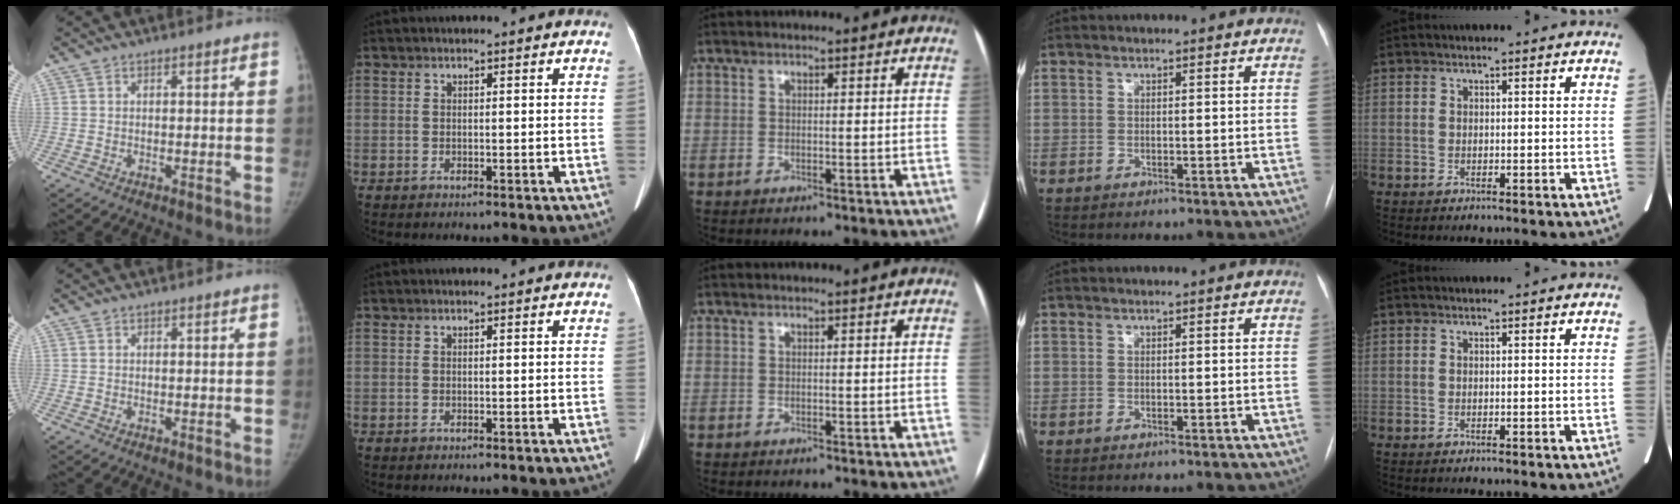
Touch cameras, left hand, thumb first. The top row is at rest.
{}